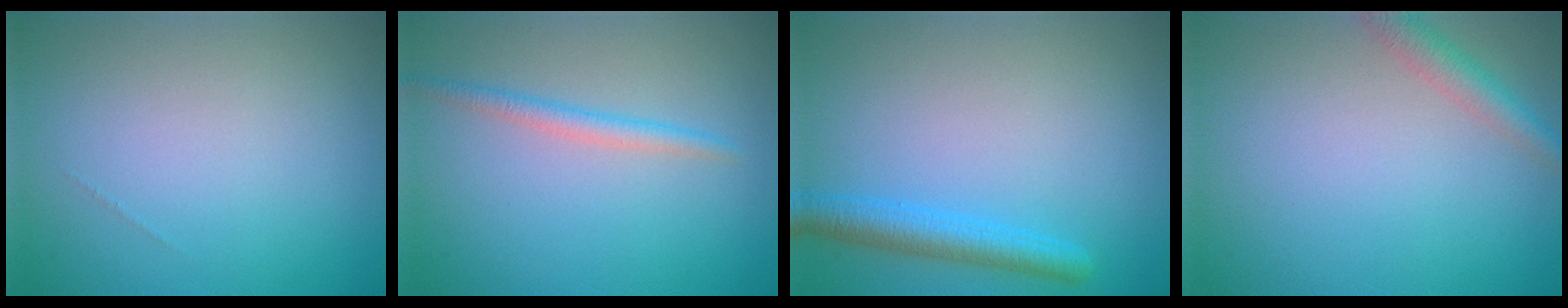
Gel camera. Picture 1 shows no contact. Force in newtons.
{"total": 1.8, "press": 1.7, "slide": 0.1}
{"total": 3.2, "press": 3.2, "slide": 0.2}
{"total": 2.4, "press": 2.4, "slide": 0.1}